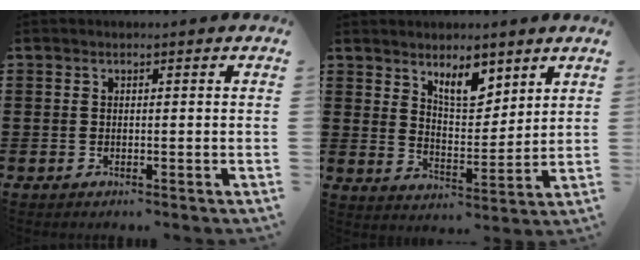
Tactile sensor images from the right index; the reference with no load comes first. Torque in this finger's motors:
{"motor_torque": [0.41, 0.41, 0.22, 0.05]}